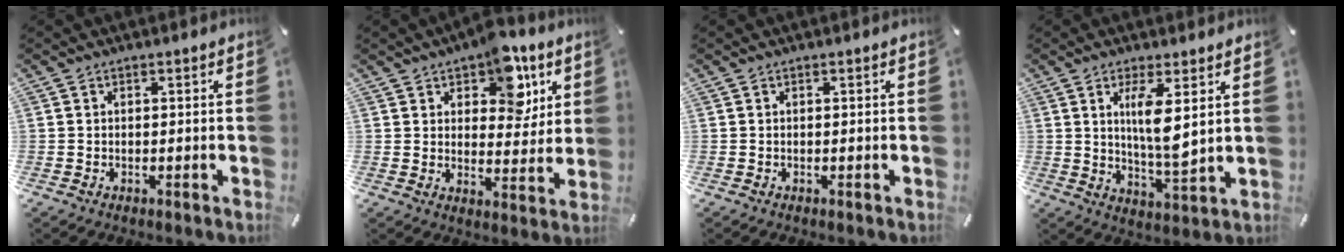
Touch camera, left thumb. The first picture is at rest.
{"total": 10.2, "force": [5.9, 6.2, 5.6], "torque": [-0.059, -0.027, 0.098]}
{"total": 0.0}
{"total": 9.2, "force": [2.9, 2.4, 8.4], "torque": [-0.156, -0.020, 0.040]}